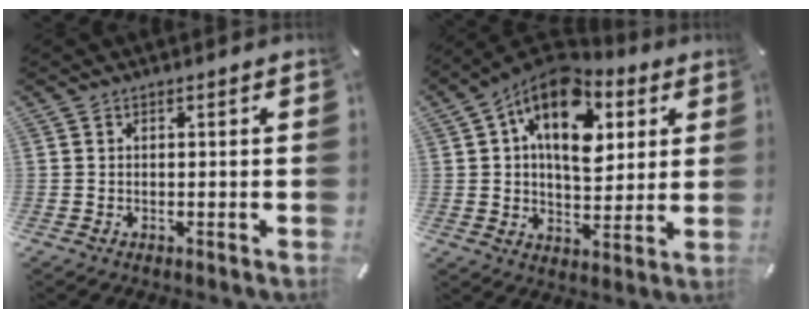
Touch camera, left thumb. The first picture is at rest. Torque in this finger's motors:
{"motor_torque": [2.25, 2.76, 2.22, -0.55, 0.21]}